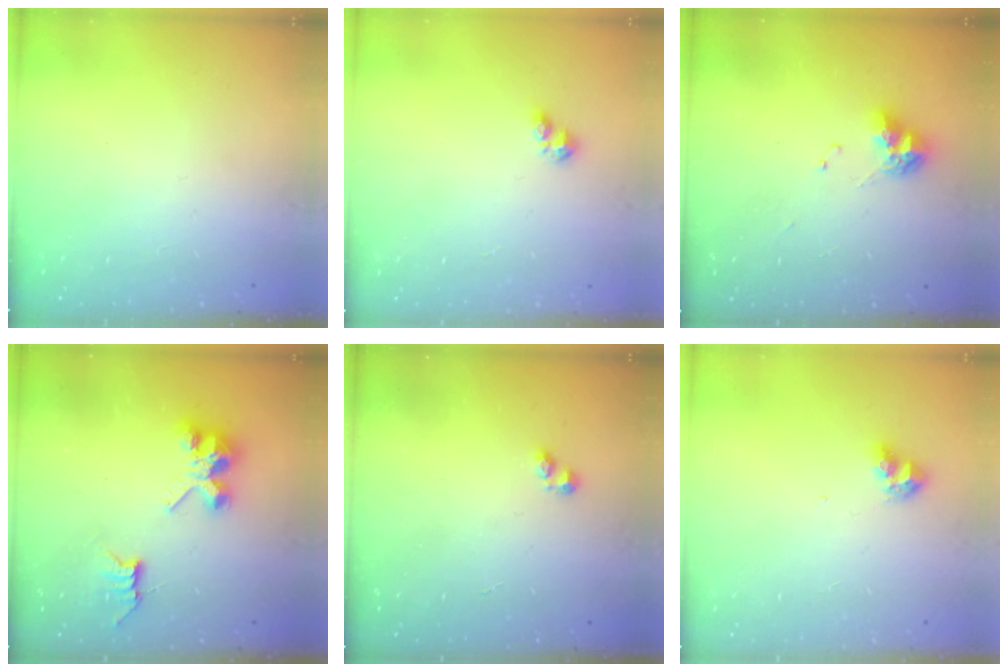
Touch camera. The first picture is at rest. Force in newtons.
{"total": 4.0, "press": 3.9, "slide": 0.6}
{"total": 9.0, "press": 8.9, "slide": 0.9}
{"total": 7.8, "press": 7.8, "slide": 0.3}
{"total": 2.3, "press": 2.2, "slide": 0.3}
{"total": 7.9, "press": 7.9, "slide": 0.6}